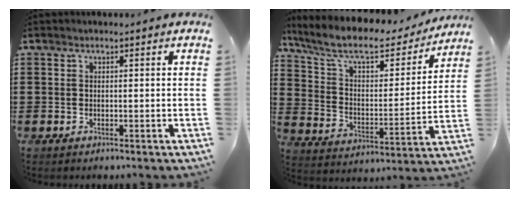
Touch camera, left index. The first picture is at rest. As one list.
[{"total": 9.2, "force": [7.4, 2.2, 4.9], "torque": [-0.125, -0.041, 0.125]}]